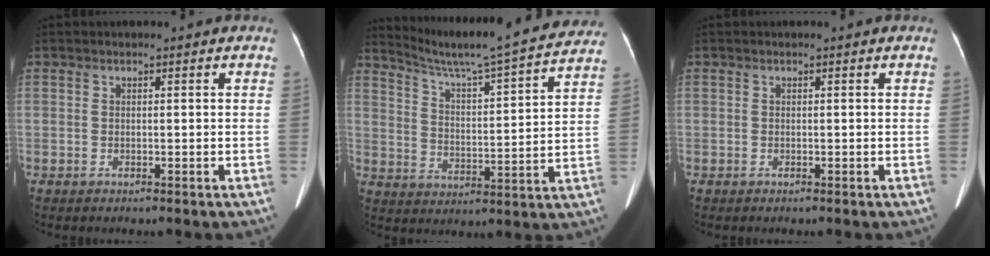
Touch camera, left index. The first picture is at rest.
{"total": 21.3, "force": [19.7, -0.2, 8.2], "torque": [-0.139, -0.032, 0.268]}
{"total": 0.0}